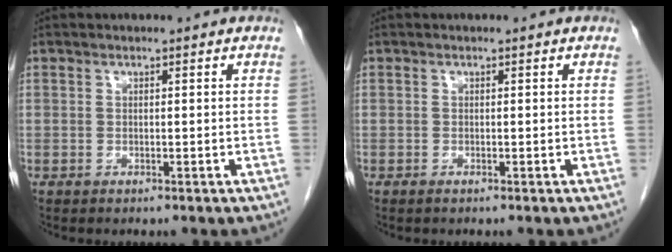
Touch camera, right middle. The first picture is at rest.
{"total": 0.0}